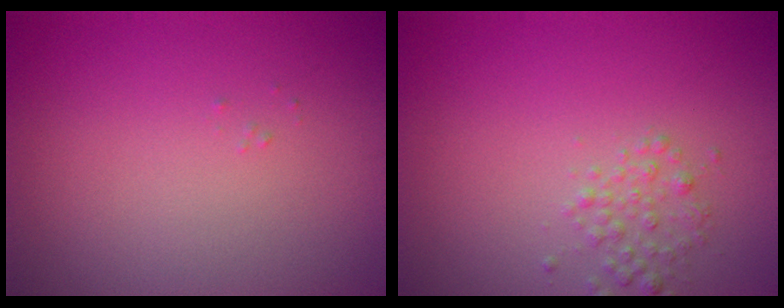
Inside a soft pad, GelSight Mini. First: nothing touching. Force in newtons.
{"total": 1.7, "press": 1.7, "slide": 0.0}